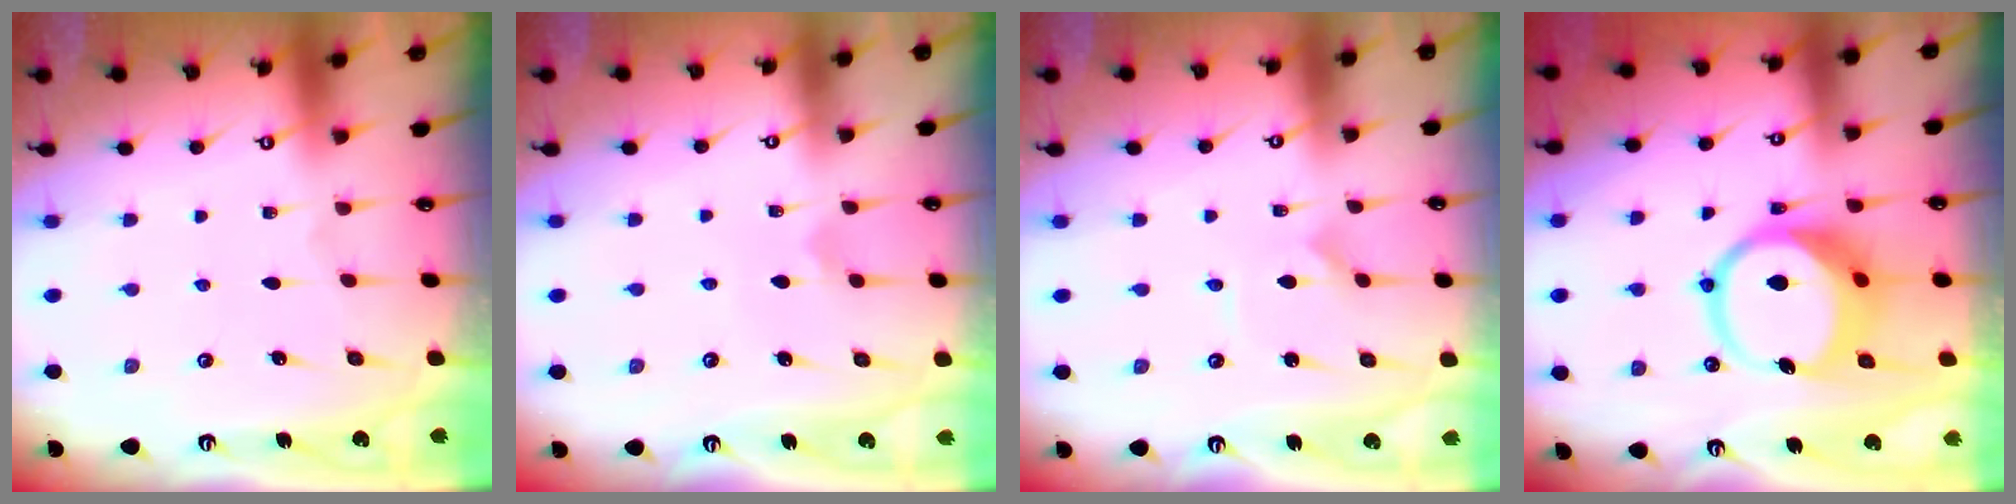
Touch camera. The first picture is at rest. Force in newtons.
{"total": 3.4, "press": 3.3, "slide": 0.6}
{"total": 1.4, "press": 1.4, "slide": 0.2}
{"total": 13.2, "press": 13.2, "slide": 1.5}